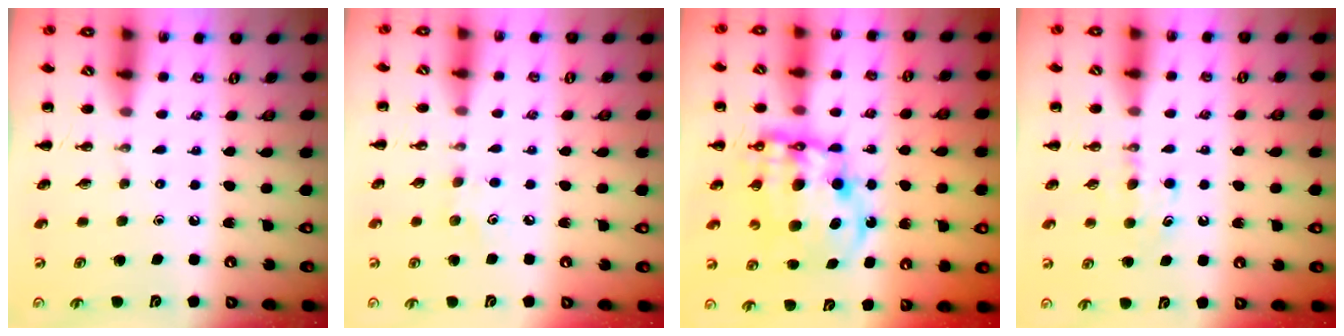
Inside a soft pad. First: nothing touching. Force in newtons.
{"total": 4.3, "press": 4.1, "slide": 1.2}
{"total": 14.3, "press": 13.8, "slide": 3.4}
{"total": 5.1, "press": 4.9, "slide": 1.6}